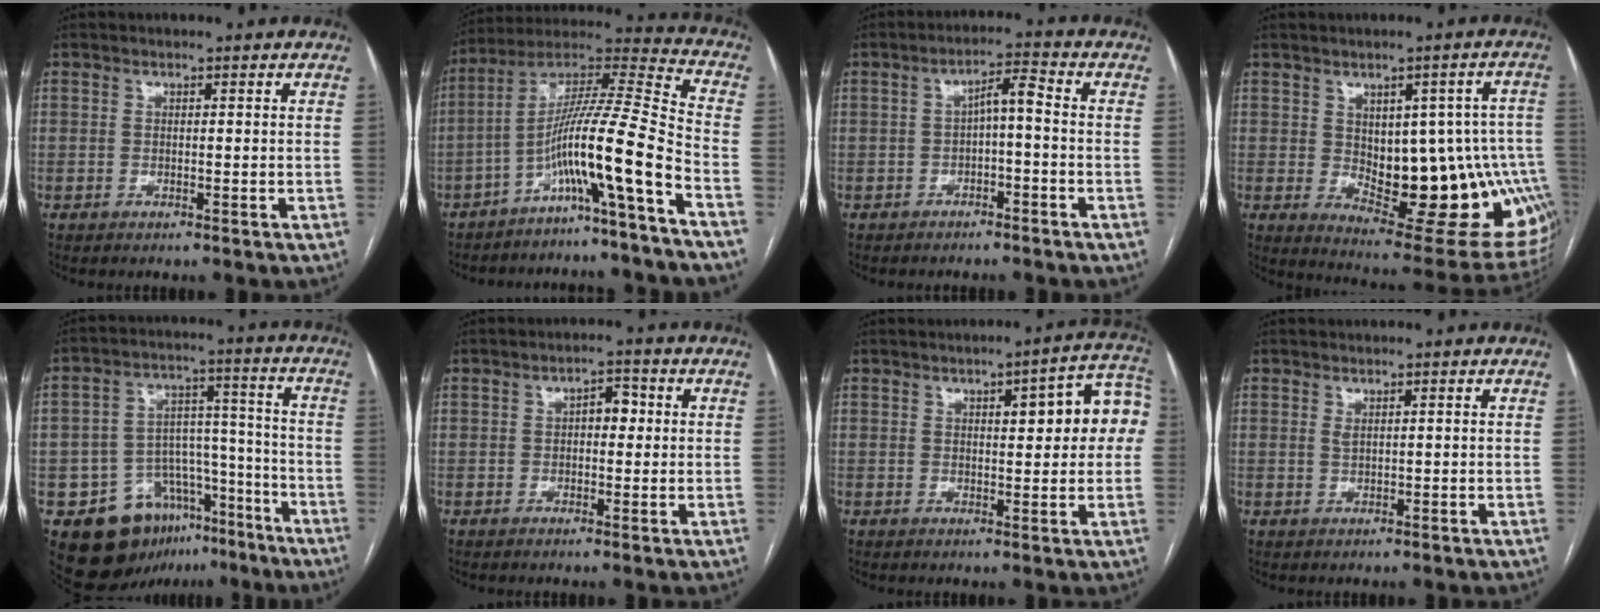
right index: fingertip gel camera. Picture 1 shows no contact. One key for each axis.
{"total": 14.3, "fx": -6.9, "fy": -1.5, "fz": 12.5, "tx": -0.234, "ty": 0.012, "tz": -0.129}
{"total": 3.9, "fx": -0.8, "fy": 0.8, "fz": 3.7, "tx": -0.062, "ty": 0.019, "tz": -0.011}
{"total": 21.2, "fx": -2.4, "fy": 8.3, "fz": 19.3, "tx": -0.183, "ty": 0.016, "tz": -0.001}
{"total": 16.3, "fx": -10.1, "fy": 11.1, "fz": 6.4, "tx": -0.080, "ty": 0.079, "tz": -0.141}
{"total": 3.0, "fx": 0.3, "fy": 1.6, "fz": 2.5, "tx": -0.035, "ty": 0.014, "tz": 0.002}
{"total": 9.5, "fx": 1.9, "fy": 2.4, "fz": 9.0, "tx": -0.107, "ty": 0.029, "tz": 0.020}
{"total": 0.6, "fx": 0.4, "fy": 0.1, "fz": 0.5, "tx": -0.015, "ty": -0.001, "tz": 0.011}